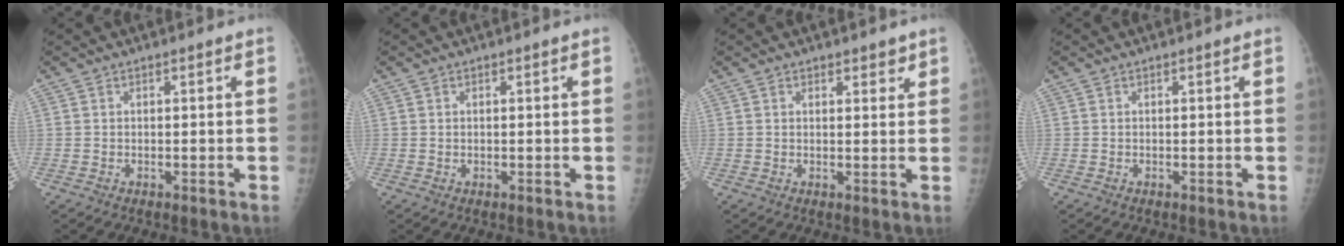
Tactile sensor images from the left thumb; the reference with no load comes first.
{"total": 0.0}
{"total": 2.1, "force": [1.5, 1.1, 0.8], "torque": [0.006, -0.008, 0.017]}
{"total": 0.0}